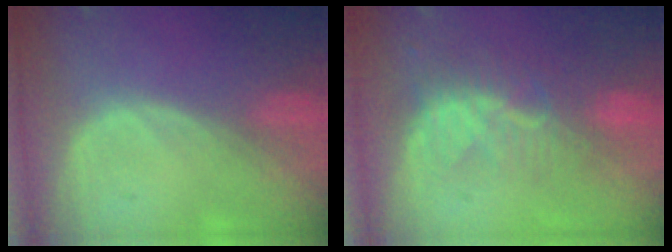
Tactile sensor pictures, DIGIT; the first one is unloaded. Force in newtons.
{"total": 8.1, "press": 7.4, "slide": 3.5}